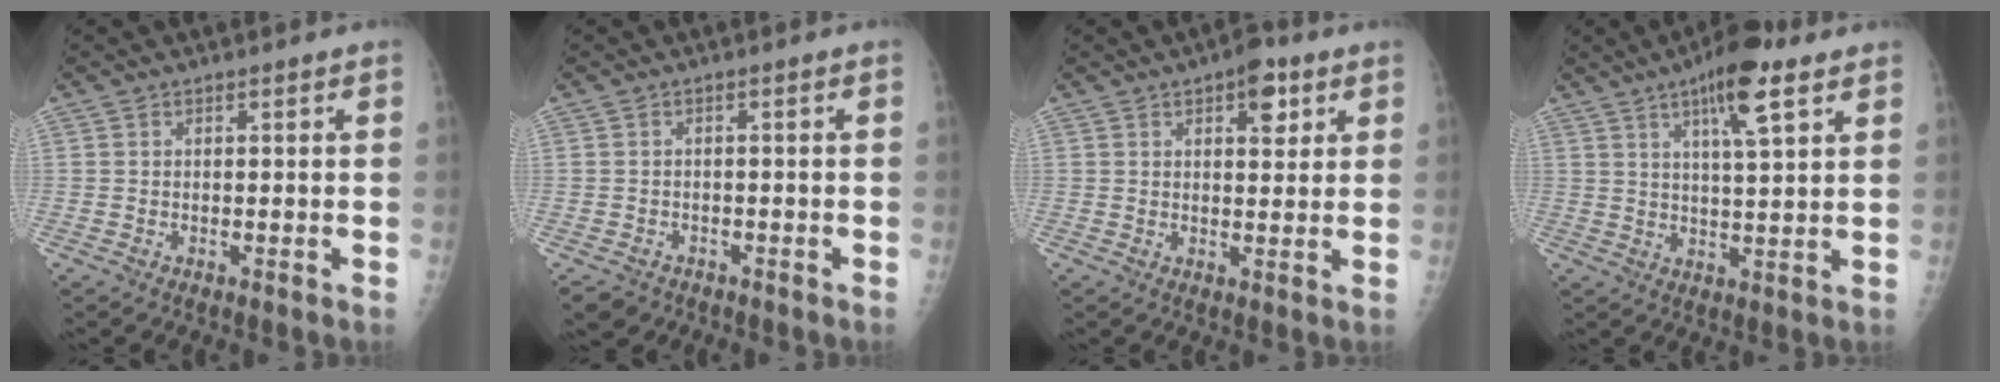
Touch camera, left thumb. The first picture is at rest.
{"total": 4.2, "force": [-3.0, 2.9, 0.6], "torque": [-0.008, 0.016, -0.040]}
{"total": 5.7, "force": [2.9, 2.7, 4.1], "torque": [-0.038, -0.009, 0.034]}
{"total": 10.2, "force": [5.6, 2.2, 8.2], "torque": [-0.128, -0.020, 0.088]}